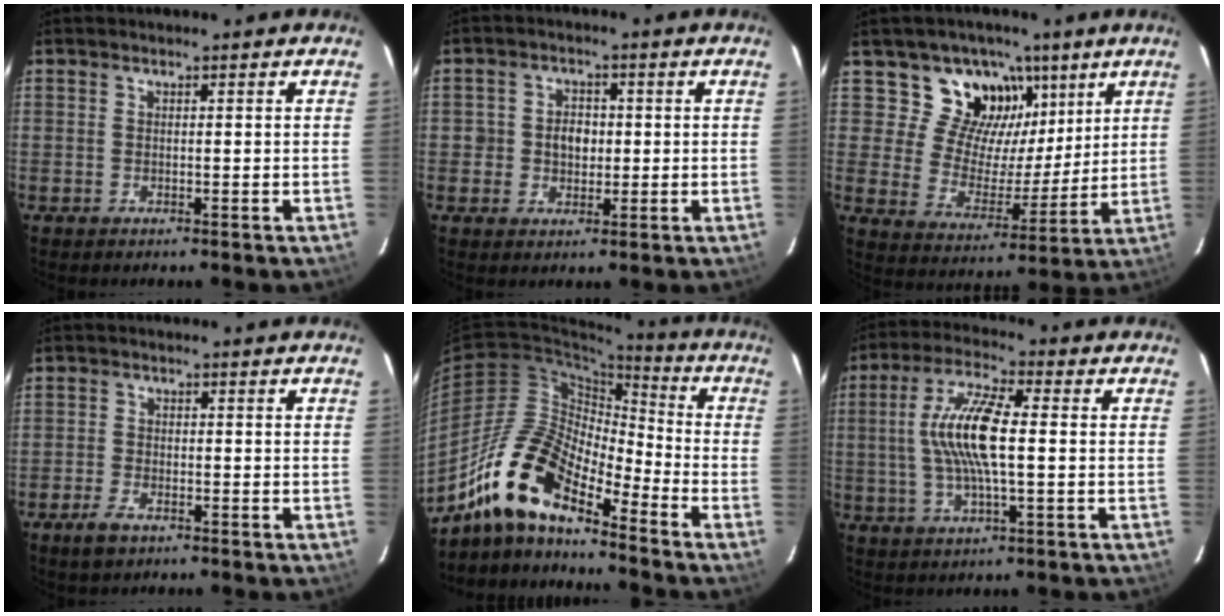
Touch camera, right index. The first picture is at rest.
{"total": 4.3, "force": [-0.3, 3.8, 2.0], "torque": [-0.037, 0.010, -0.002]}
{"total": 13.7, "force": [8.1, 9.9, 4.9], "torque": [-0.084, -0.011, 0.142]}
{"total": 3.8, "force": [-2.6, 1.8, 2.1], "torque": [-0.057, -0.003, -0.048]}
{"total": 15.3, "force": [-11.9, 4.4, 8.7], "torque": [-0.156, 0.002, -0.238]}
{"total": 11.5, "force": [0.2, 2.5, 11.2], "torque": [-0.222, 0.008, 0.001]}